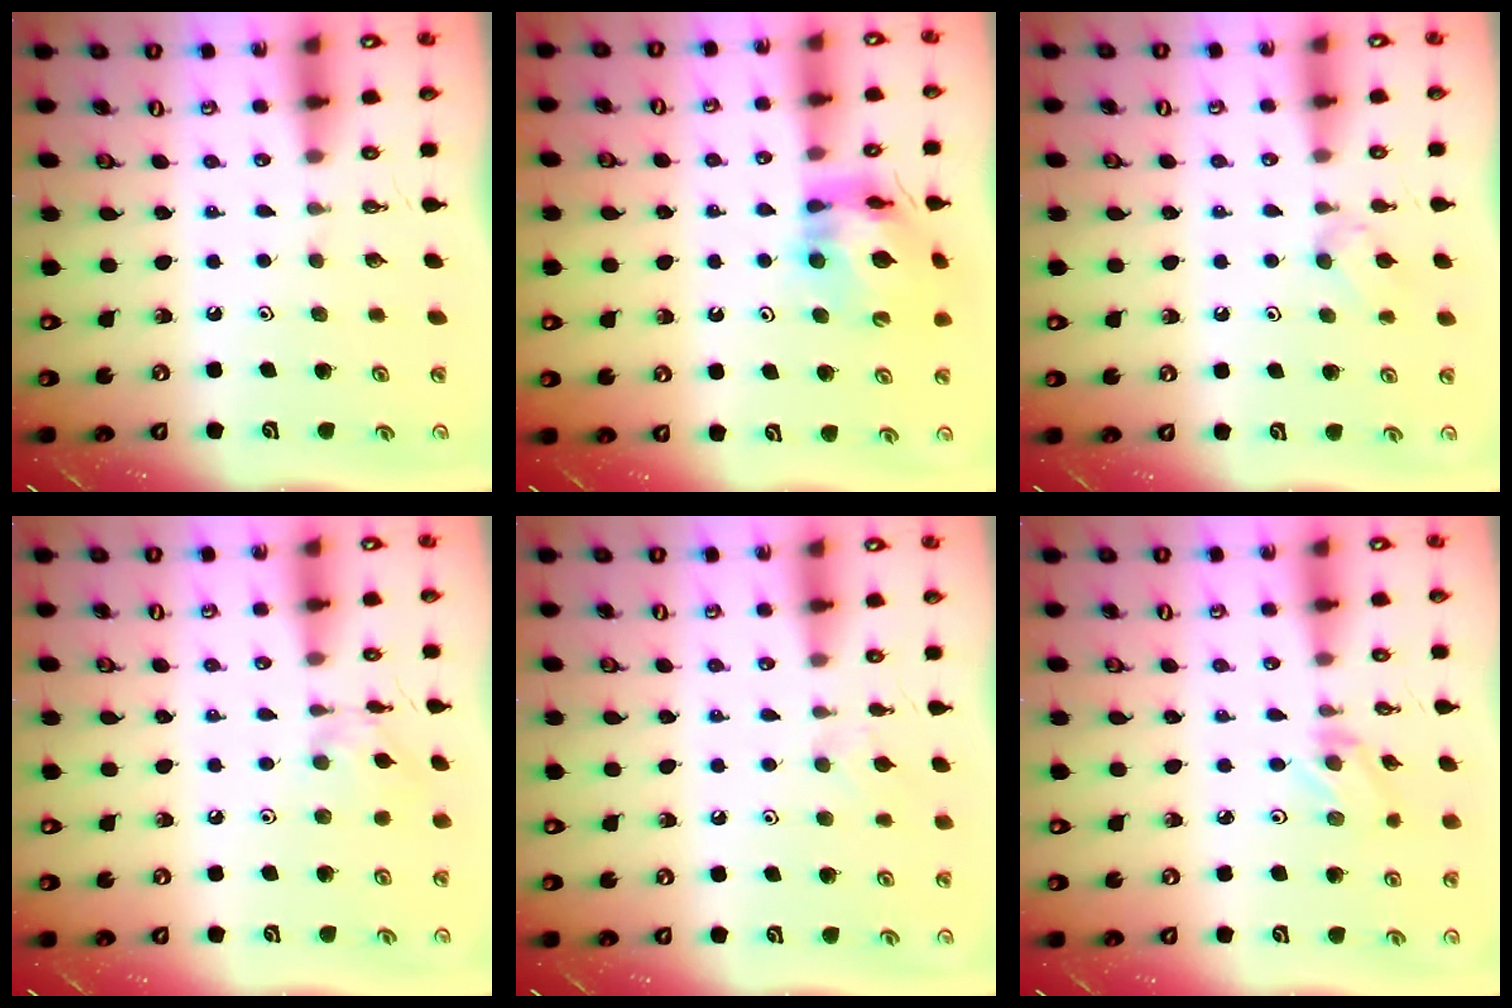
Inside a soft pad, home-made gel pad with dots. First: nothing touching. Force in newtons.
{"total": 13.1, "press": 13.1, "slide": 1.4}
{"total": 6.0, "press": 5.9, "slide": 0.8}
{"total": 2.4, "press": 2.4, "slide": 0.2}
{"total": 3.8, "press": 3.7, "slide": 0.6}
{"total": 2.1, "press": 2.0, "slide": 0.4}